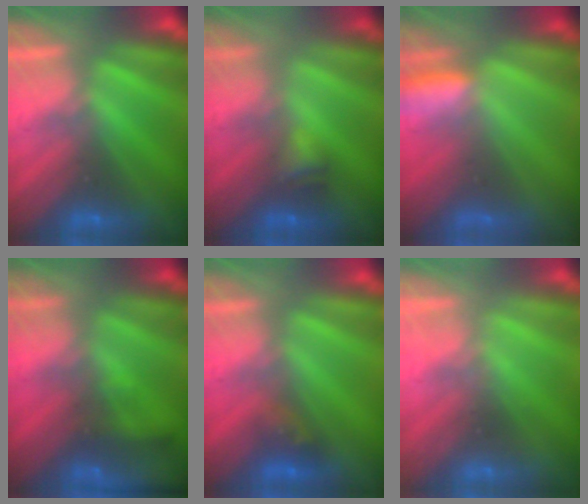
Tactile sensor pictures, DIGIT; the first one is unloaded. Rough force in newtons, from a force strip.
{"total": 2.4}
{"total": 3.2}
{"total": 11.7}
{"total": 3.0}
{"total": 2.3}